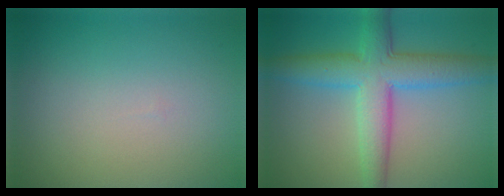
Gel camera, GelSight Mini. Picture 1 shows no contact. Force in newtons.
{"total": 6.9, "press": 6.9, "slide": 0.3}